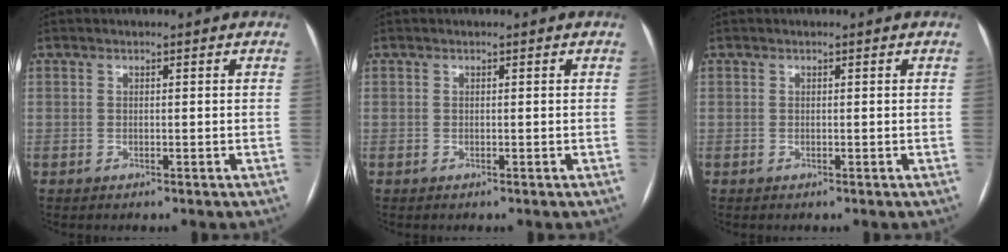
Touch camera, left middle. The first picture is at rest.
{"total": 0.0}
{"total": 0.0}